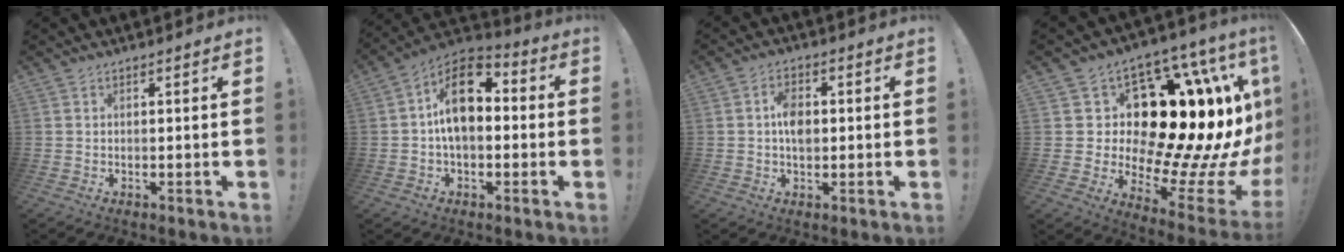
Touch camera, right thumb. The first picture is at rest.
{"total": 14.6, "force": [1.3, 9.0, 11.4], "torque": [-0.175, 0.012, 0.022]}
{"total": 6.5, "force": [0.2, 4.2, 5.0], "torque": [-0.081, 0.006, 0.003]}
{"total": 20.9, "force": [4.1, 8.7, 18.6], "torque": [-0.271, -0.091, 0.109]}